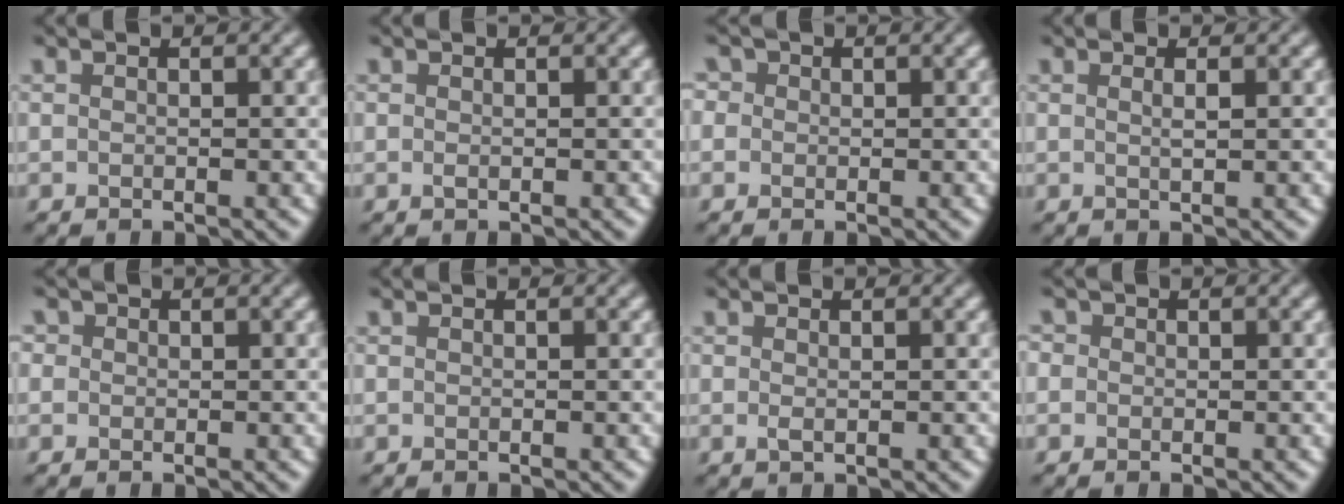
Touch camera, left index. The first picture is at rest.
{"total": 0.0}
{"total": 2.0, "force": [0.7, 1.7, 0.8], "torque": [-0.015, 0.012, -0.009]}
{"total": 0.9, "force": [0.2, 0.2, 0.8], "torque": [-0.012, 0.000, 0.000]}
{"total": 1.1, "force": [0.3, 1.0, 0.3], "torque": [-0.003, -0.001, -0.009]}
{"total": 0.0}
{"total": 0.6, "force": [0.0, 0.2, 0.5], "torque": [-0.014, -0.004, 0.001]}
{"total": 0.9, "force": [0.1, 0.8, 0.1], "torque": [0.000, -0.002, -0.009]}